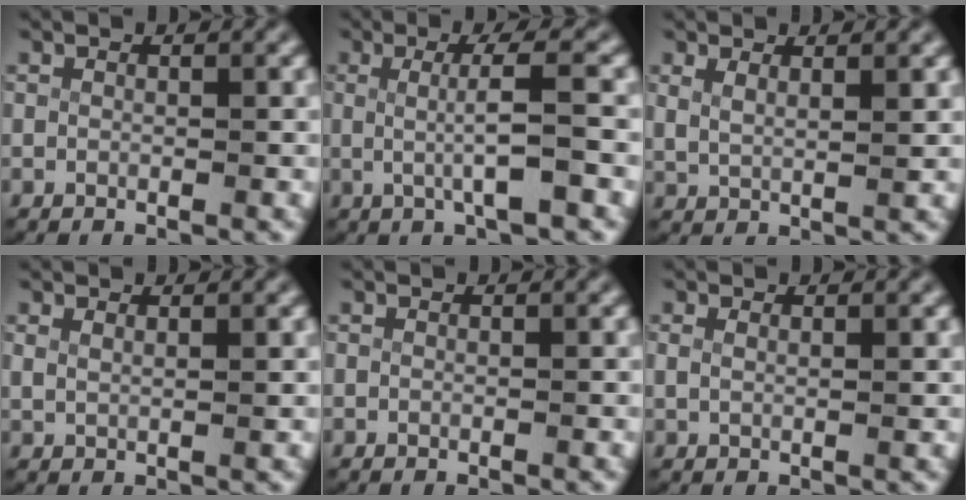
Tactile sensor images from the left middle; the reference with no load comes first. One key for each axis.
{"total": 3.9, "fx": 0.0, "fy": 0.1, "fz": 3.9, "tx": -0.064, "ty": 0.001, "tz": 0.000}
{"total": 2.0, "fx": 1.5, "fy": 0.6, "fz": 1.2, "tx": -0.030, "ty": -0.008, "tz": 0.035}
{"total": 1.2, "fx": 1.0, "fy": 0.0, "fz": 0.6, "tx": -0.014, "ty": -0.007, "tz": 0.027}
{"total": 0.0}
{"total": 1.0, "fx": 0.6, "fy": 0.2, "fz": 0.8, "tx": -0.020, "ty": -0.007, "tz": 0.018}